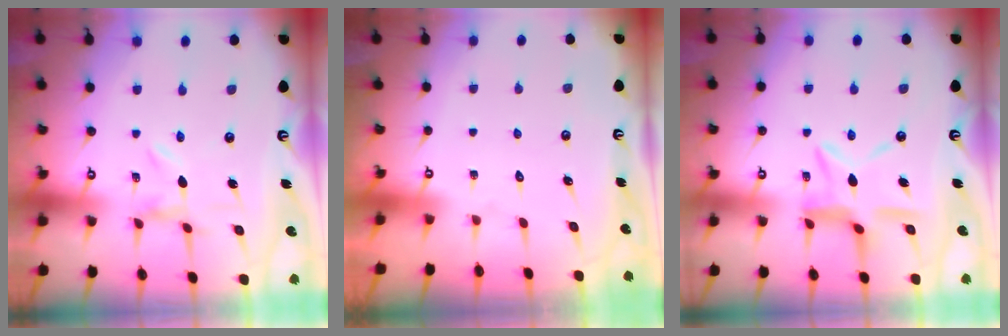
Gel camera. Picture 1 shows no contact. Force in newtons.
{"total": 1.7, "press": 1.7, "slide": 0.1}
{"total": 10.9, "press": 10.8, "slide": 1.1}